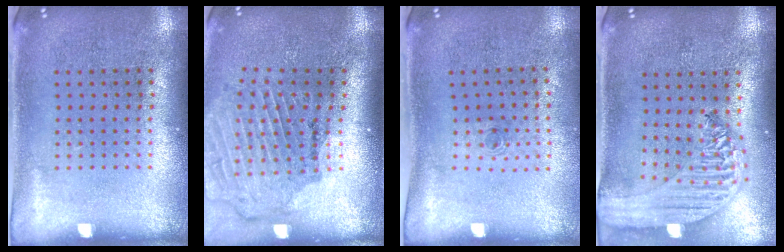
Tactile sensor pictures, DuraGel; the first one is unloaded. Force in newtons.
{"total": 1.9, "press": 1.8, "slide": 0.3}
{"total": 0.6, "press": 0.2, "slide": 0.5}
{"total": 2.4, "press": 2.1, "slide": 1.1}